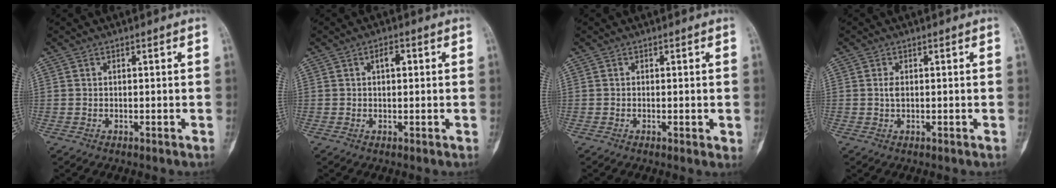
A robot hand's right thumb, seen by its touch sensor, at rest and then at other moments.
{"total": 2.8, "force": [0.6, 1.4, 2.3], "torque": [-0.032, 0.004, 0.008]}
{"total": 1.4, "force": [-0.2, 0.4, 1.3], "torque": [-0.020, -0.004, -0.004]}
{"total": 1.4, "force": [0.2, 0.8, 1.1], "torque": [-0.022, -0.001, 0.003]}